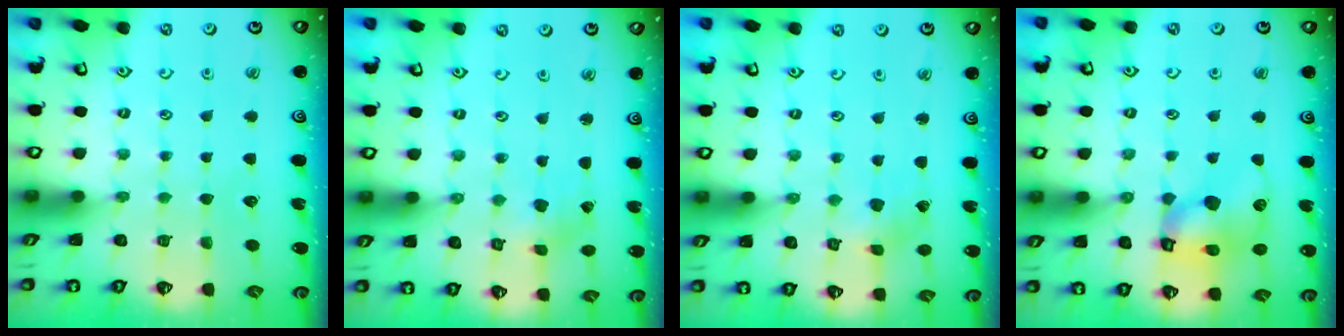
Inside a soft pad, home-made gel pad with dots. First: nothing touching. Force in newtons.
{"total": 0.8, "press": 0.7, "slide": 0.3}
{"total": 2.2, "press": 2.2, "slide": 0.2}
{"total": 12.4, "press": 12.3, "slide": 1.6}